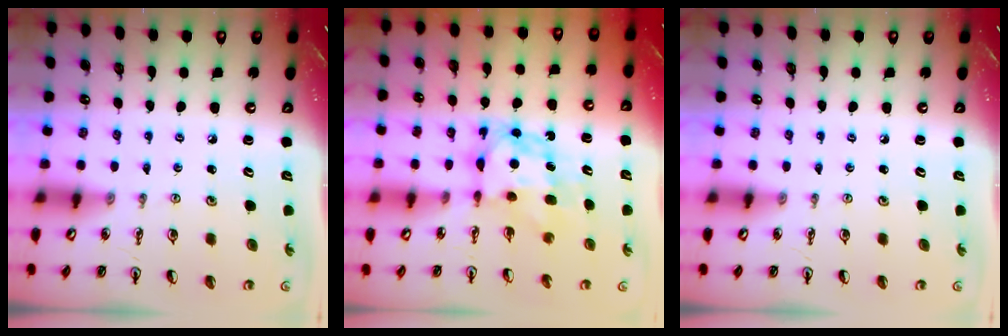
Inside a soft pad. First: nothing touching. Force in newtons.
{"total": 7.4, "press": 7.4, "slide": 0.7}
{"total": 0.0}